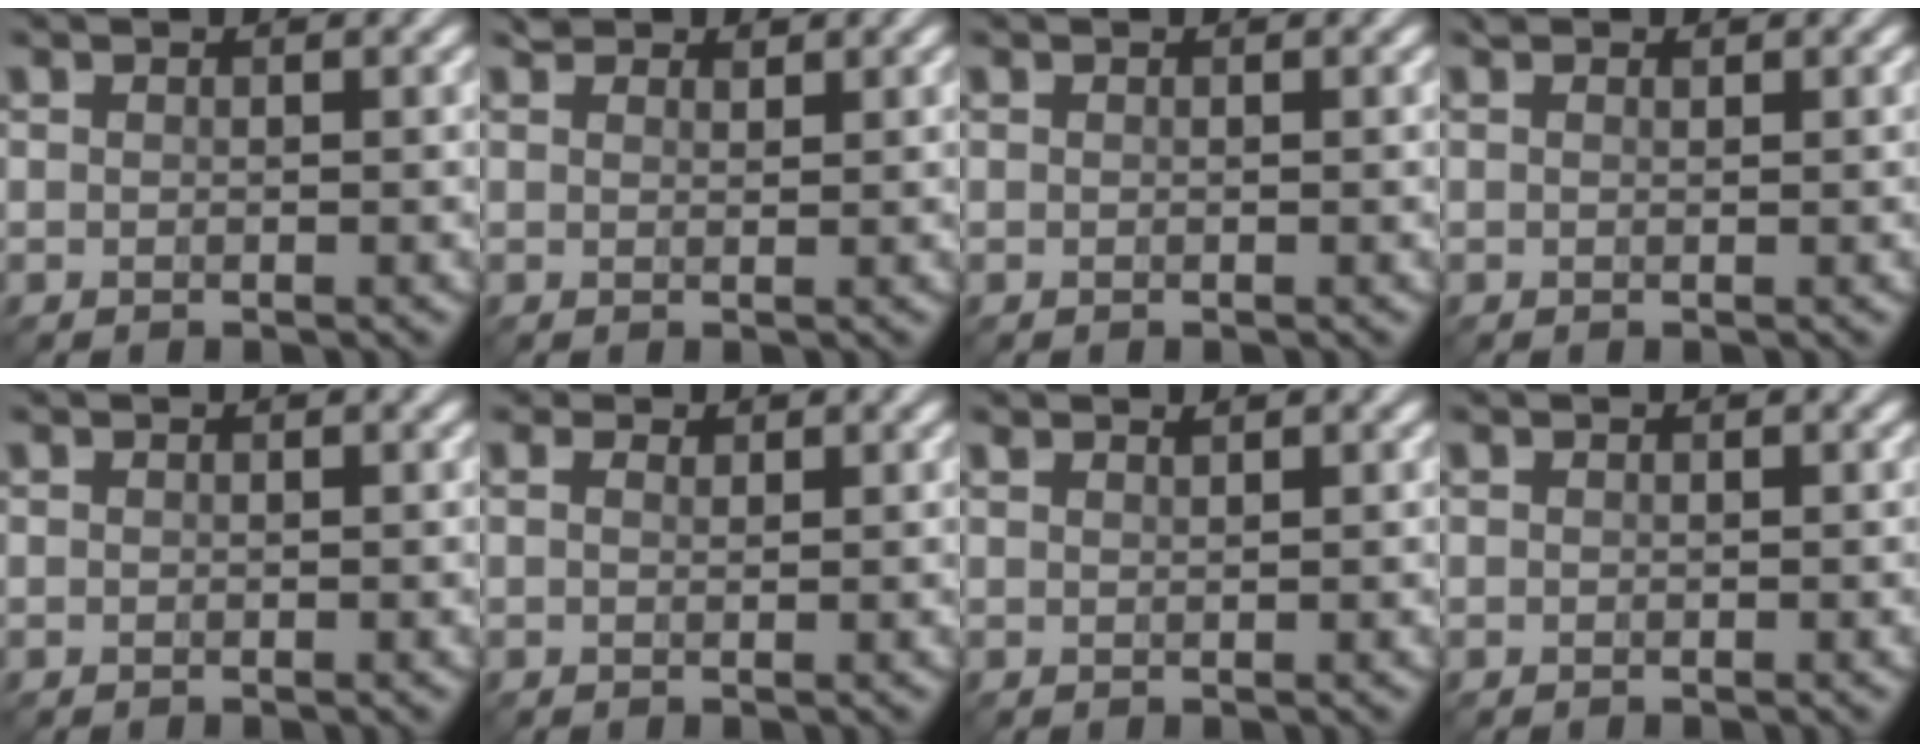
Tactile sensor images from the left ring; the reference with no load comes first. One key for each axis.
{"total": 1.1, "fx": 1.0, "fy": 0.4, "fz": 0.3, "tx": -0.009, "ty": -0.001, "tz": 0.019}
{"total": 0.0}
{"total": 0.6, "fx": 0.4, "fy": 0.2, "fz": 0.4, "tx": -0.007, "ty": 0.001, "tz": 0.007}
{"total": 0.0}
{"total": 1.1, "fx": 0.7, "fy": 0.6, "fz": 0.6, "tx": -0.008, "ty": -0.004, "tz": 0.009}
{"total": 0.8, "fx": 0.7, "fy": 0.0, "fz": 0.3, "tx": -0.004, "ty": -0.003, "tz": 0.010}
{"total": 0.0}